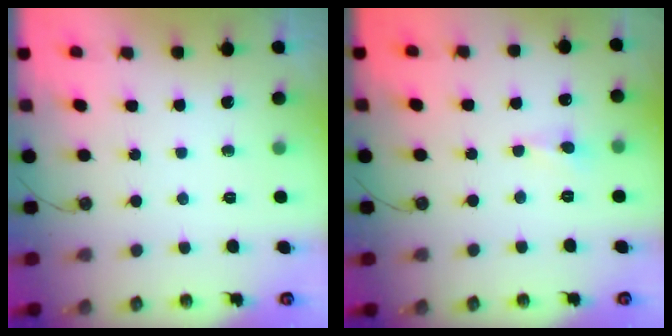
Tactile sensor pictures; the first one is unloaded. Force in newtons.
{"total": 1.9, "press": 1.8, "slide": 0.6}